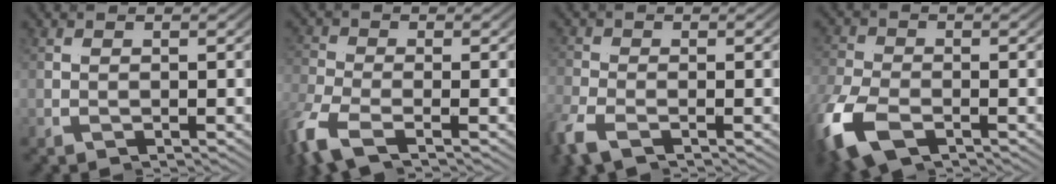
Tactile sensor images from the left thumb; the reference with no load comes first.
{"total": 3.2, "force": [-2.1, 1.0, 2.2], "torque": [-0.069, -0.010, -0.038]}
{"total": 1.7, "force": [-1.7, 0.1, -0.1], "torque": [-0.021, -0.009, -0.033]}
{"total": 4.2, "force": [-2.5, 2.4, 2.4], "torque": [-0.087, -0.016, -0.039]}